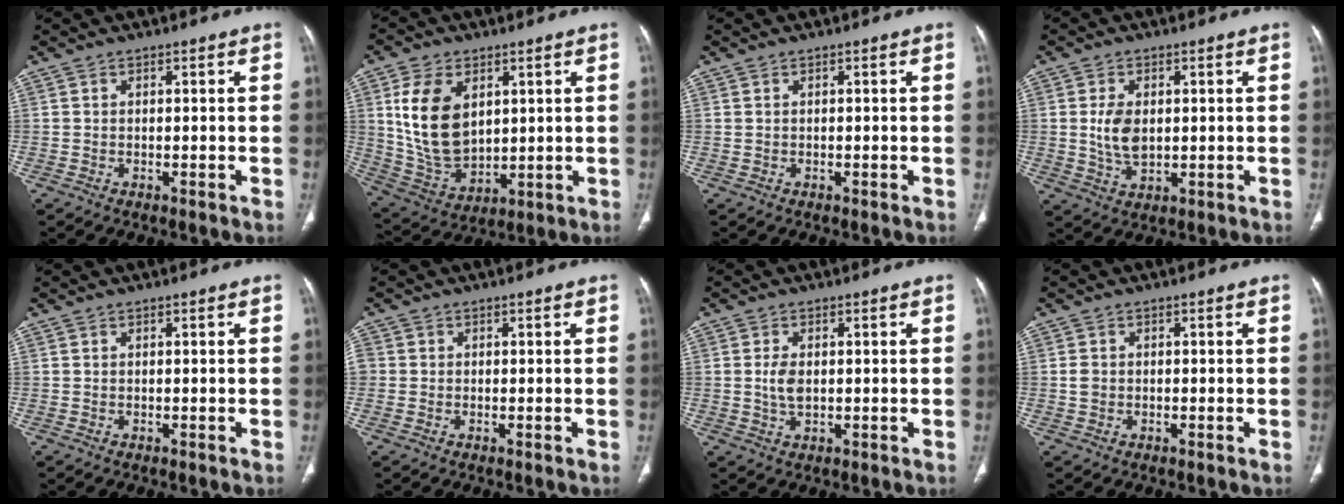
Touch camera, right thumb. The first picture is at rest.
{"total": 14.8, "force": [4.1, 9.6, 10.5], "torque": [-0.177, -0.020, 0.096]}
{"total": 0.0}
{"total": 6.0, "force": [0.5, 3.7, 4.7], "torque": [-0.087, -0.006, 0.017]}
{"total": 0.0}
{"total": 2.3, "force": [-0.1, 2.2, 0.8], "torque": [-0.013, 0.006, -0.002]}
{"total": 3.3, "force": [0.1, 2.0, 2.7], "torque": [-0.055, -0.001, 0.004]}
{"total": 1.6, "force": [-0.1, 1.4, 0.8], "torque": [-0.013, 0.002, -0.001]}